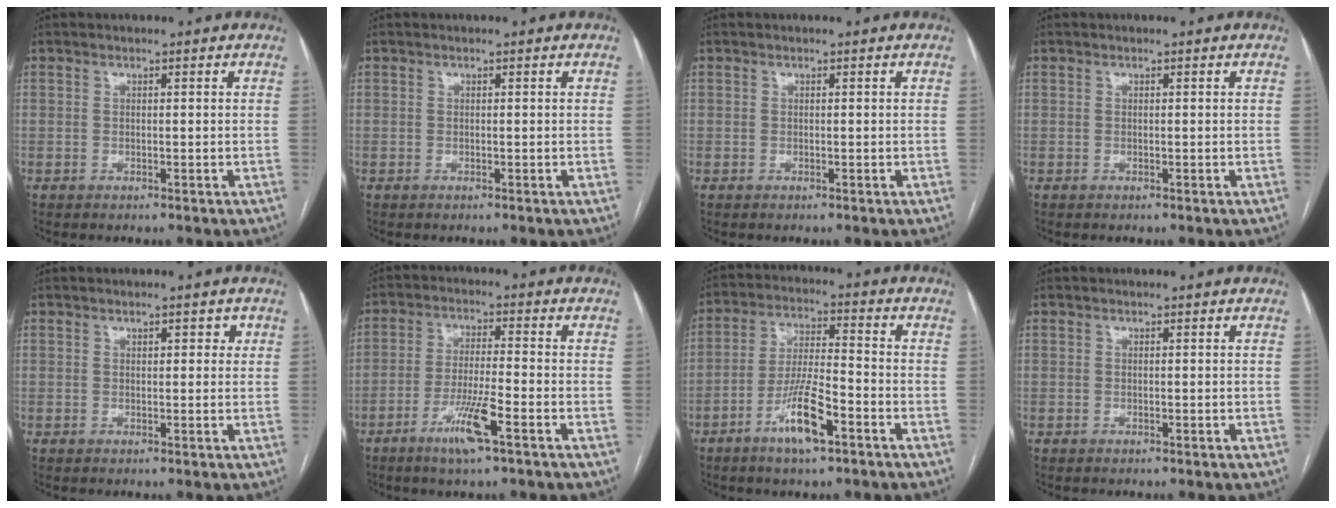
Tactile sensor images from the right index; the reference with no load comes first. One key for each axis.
{"total": 0.0}
{"total": 0.0}
{"total": 0.0}
{"total": 2.1, "fx": 1.0, "fy": 1.0, "fz": 1.5, "tx": -0.015, "ty": 0.003, "tz": 0.013}
{"total": 7.5, "fx": -4.0, "fy": 0.2, "fz": 6.4, "tx": -0.124, "ty": -0.011, "tz": -0.075}
{"total": 9.2, "fx": -4.8, "fy": 1.5, "fz": 7.7, "tx": -0.153, "ty": -0.004, "tz": -0.087}
{"total": 0.0}